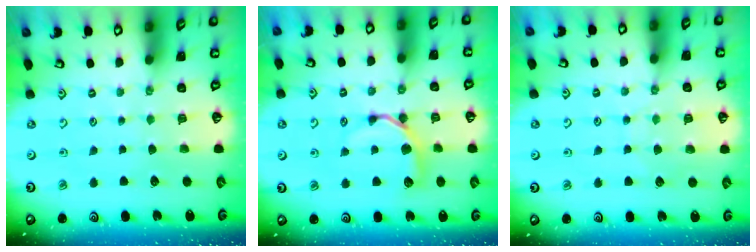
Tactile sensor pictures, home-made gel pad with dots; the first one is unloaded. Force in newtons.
{"total": 8.5, "press": 8.4, "slide": 1.1}
{"total": 6.6, "press": 6.6, "slide": 0.6}